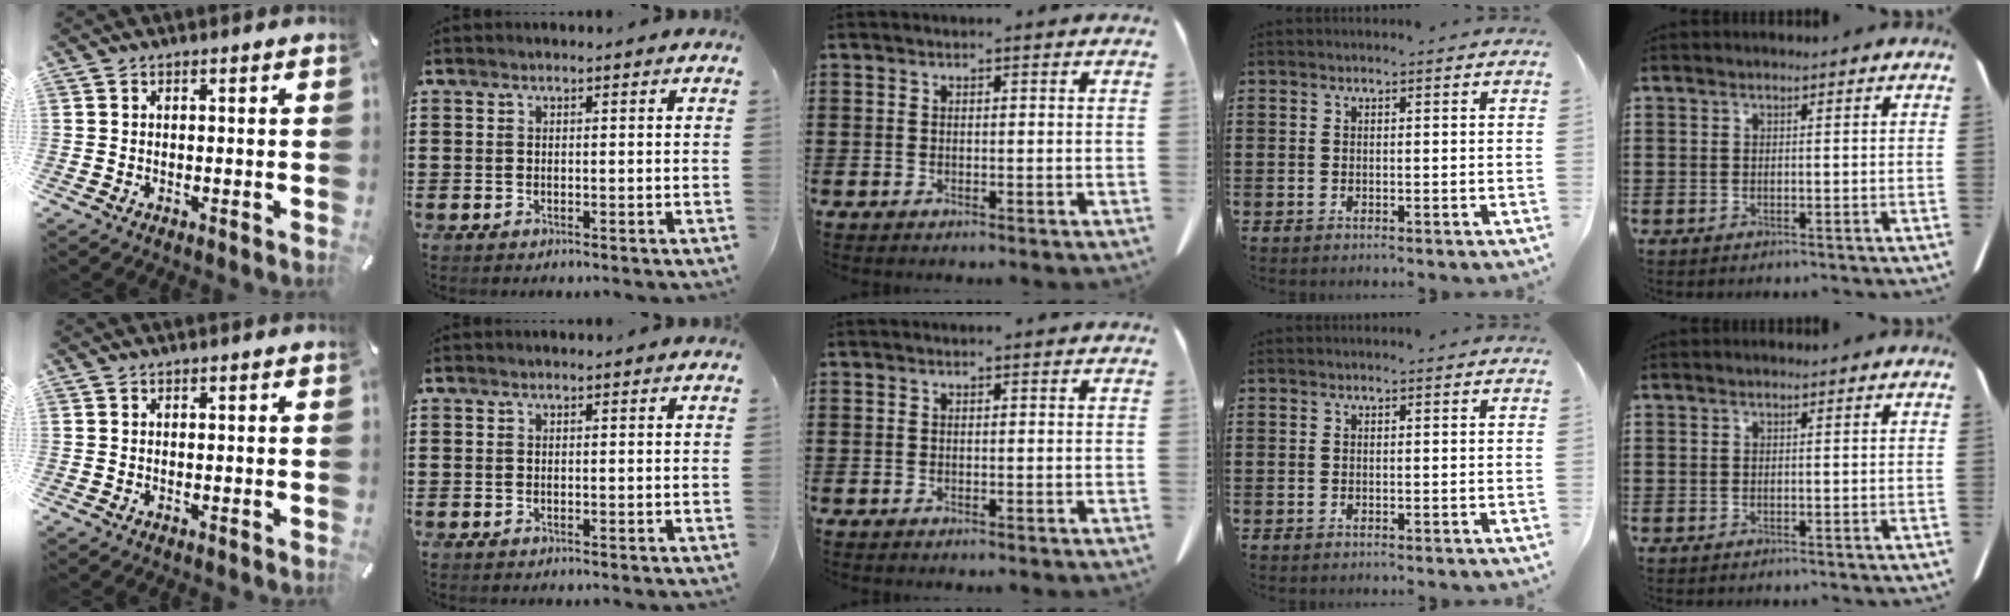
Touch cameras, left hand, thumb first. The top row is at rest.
{}